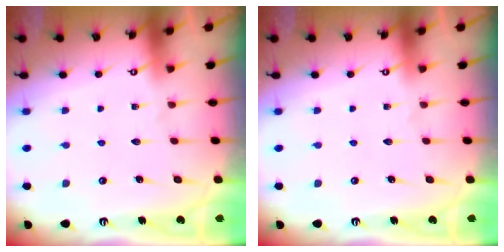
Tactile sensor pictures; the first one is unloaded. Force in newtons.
{"total": 0.0}